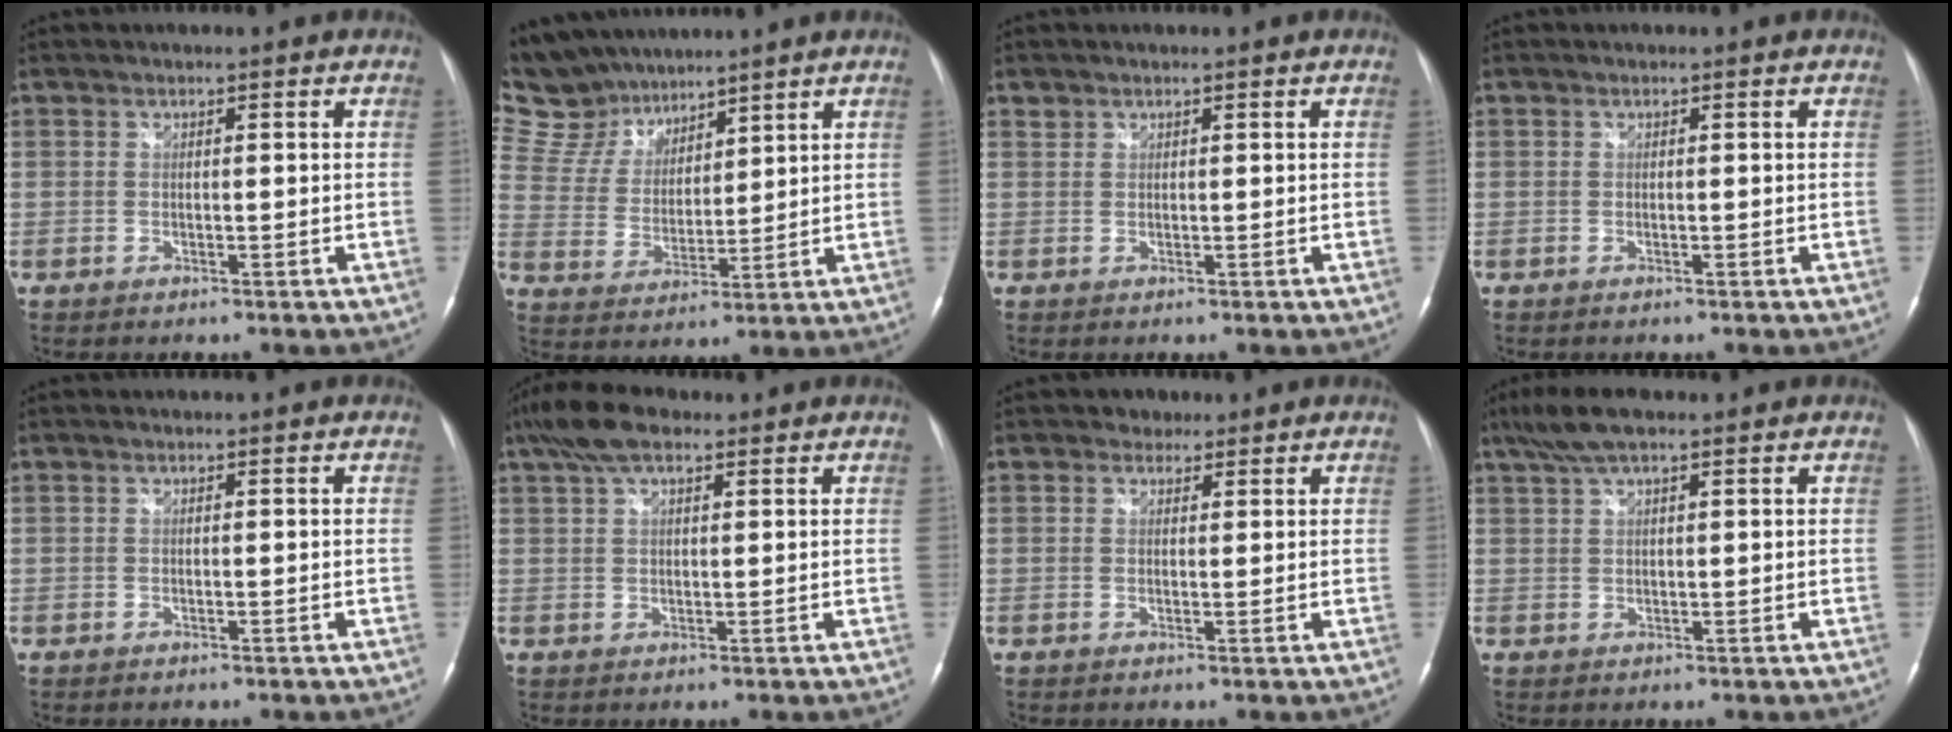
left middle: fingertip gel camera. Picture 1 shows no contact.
{"total": 11.9, "force": [10.7, 5.0, 1.7], "torque": [-0.050, 0.020, 0.222]}
{"total": 1.0, "force": [0.9, 0.5, -0.2], "torque": [0.007, 0.005, 0.015]}
{"total": 0.0}
{"total": 0.0}
{"total": 6.7, "force": [4.4, 2.6, 4.3], "torque": [-0.090, 0.026, 0.079]}
{"total": 1.9, "force": [1.3, 1.4, 0.1], "torque": [-0.003, 0.004, 0.016]}
{"total": 5.6, "force": [4.0, 1.2, 3.8], "torque": [-0.084, 0.021, 0.074]}